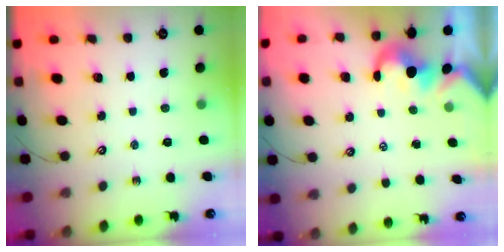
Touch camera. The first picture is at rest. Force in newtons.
{"total": 1.4, "press": 1.1, "slide": 0.9}